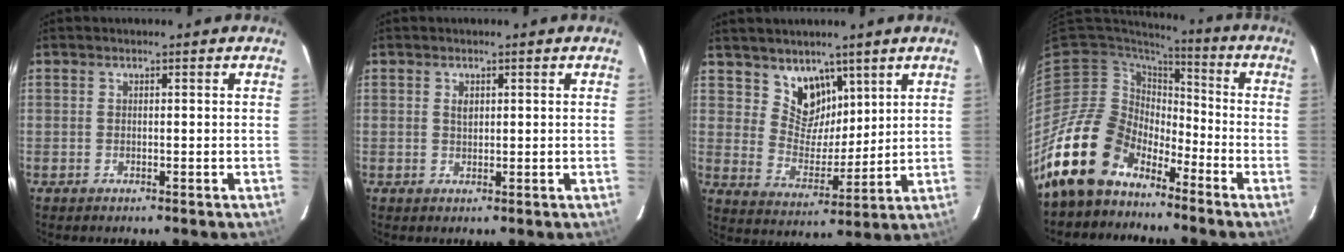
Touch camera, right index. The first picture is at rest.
{"total": 1.5, "force": [0.5, 0.9, 1.0], "torque": [-0.016, 0.003, 0.009]}
{"total": 8.4, "force": [5.7, 5.7, 2.3], "torque": [-0.032, -0.005, 0.114]}
{"total": 15.0, "force": [-11.3, 8.9, 4.4], "torque": [-0.100, 0.016, -0.206]}